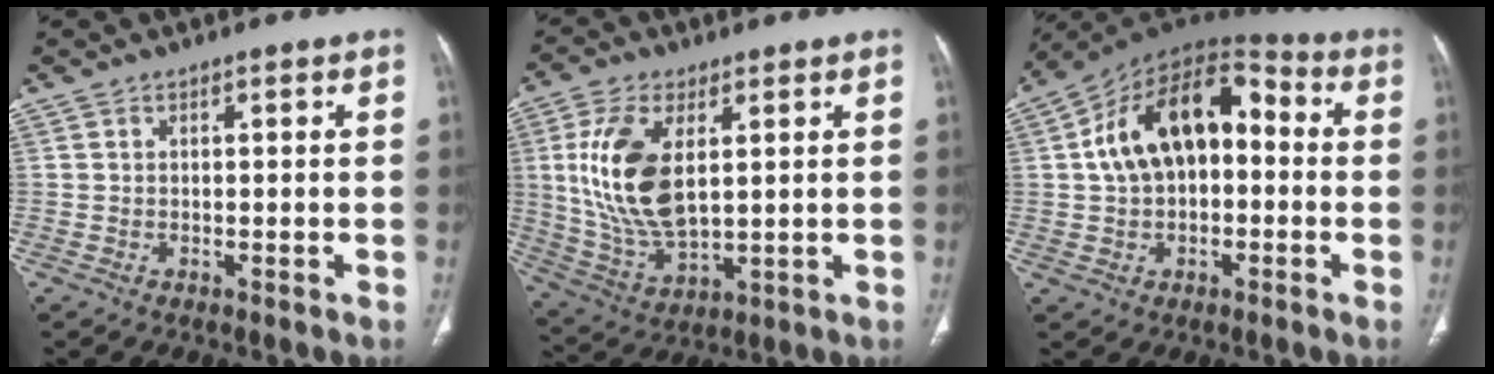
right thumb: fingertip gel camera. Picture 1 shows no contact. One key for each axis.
{"total": 15.7, "fx": 3.4, "fy": 8.1, "fz": 13.0, "tx": -0.268, "ty": -0.016, "tz": 0.077}
{"total": 17.4, "fx": 1.4, "fy": 10.8, "fz": 13.6, "tx": -0.201, "ty": 0.048, "tz": 0.015}